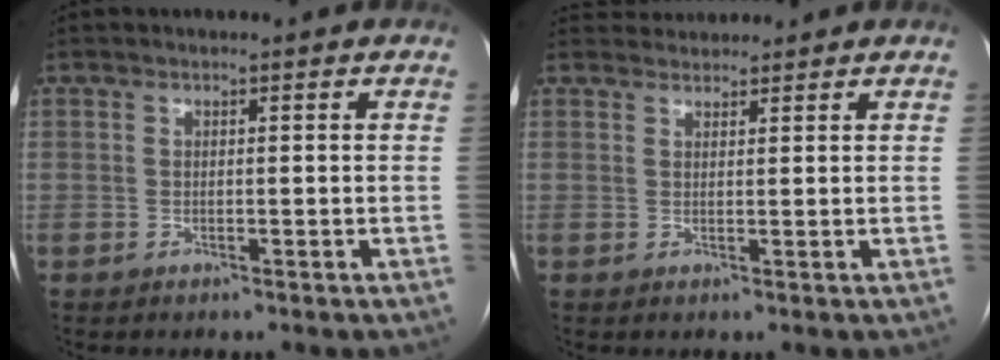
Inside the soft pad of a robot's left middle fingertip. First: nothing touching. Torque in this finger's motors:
{"motor_torque": [0.01, -0.03, -0.04, -0.01]}